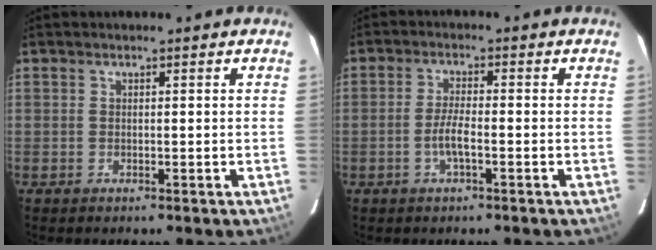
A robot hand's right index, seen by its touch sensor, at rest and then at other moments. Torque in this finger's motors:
{"motor_torque": [0.60, -0.40, 0.44, 0.08]}